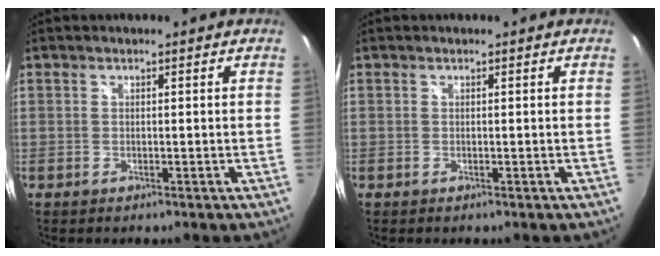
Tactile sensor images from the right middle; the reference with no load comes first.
{"total": 0.0}